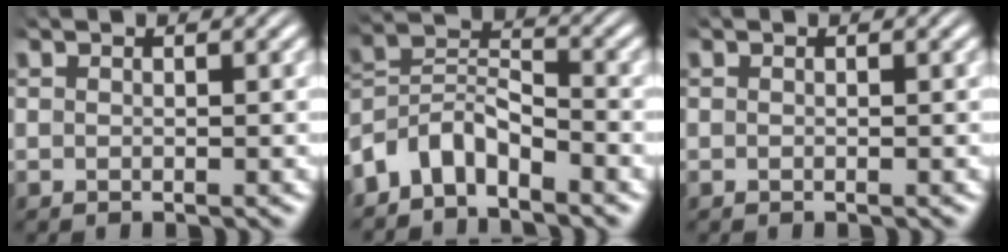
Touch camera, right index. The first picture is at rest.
{"total": 6.8, "force": [-3.2, 5.0, 3.3], "torque": [-0.074, -0.021, -0.056]}
{"total": 0.0}